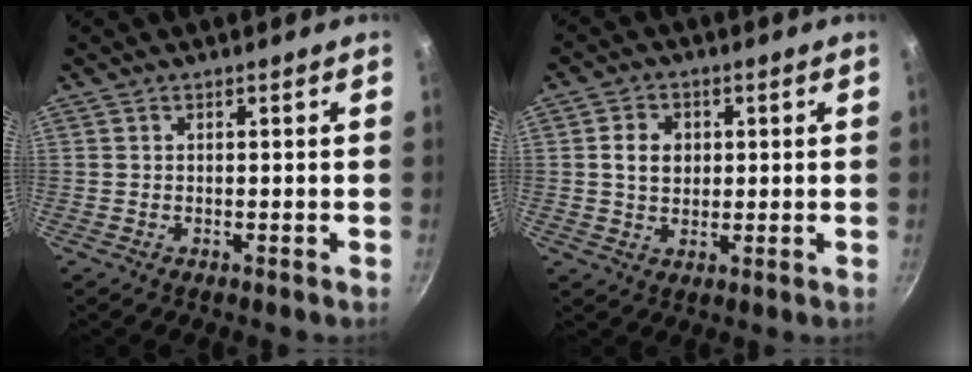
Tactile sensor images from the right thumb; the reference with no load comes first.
{"total": 5.6, "force": [0.9, 4.5, 3.3], "torque": [-0.037, 0.003, 0.013]}